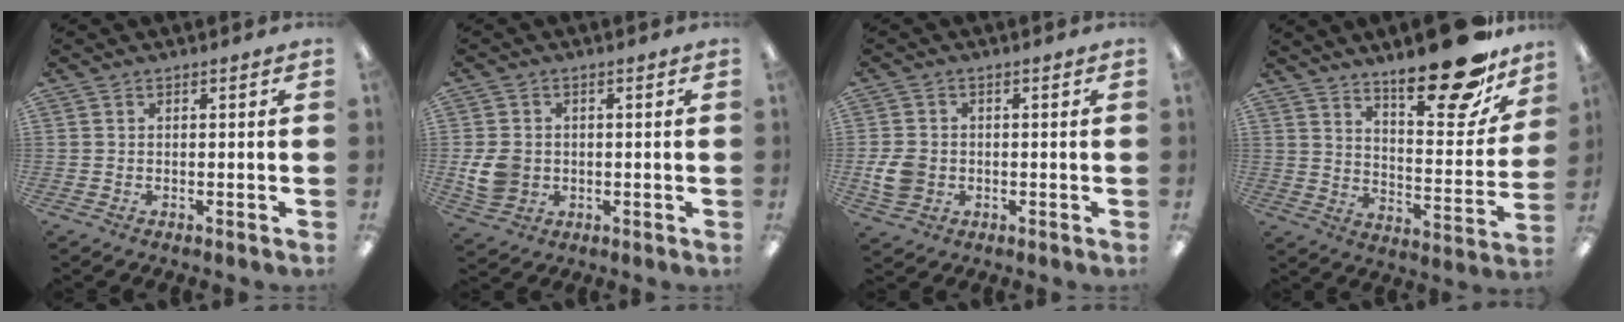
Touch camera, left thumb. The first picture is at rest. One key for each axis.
{"total": 7.1, "fx": -0.4, "fy": 6.0, "fz": 3.6, "tx": -0.070, "ty": 0.007, "tz": -0.004}
{"total": 6.3, "fx": -0.9, "fy": 5.2, "fz": 3.4, "tx": -0.070, "ty": 0.006, "tz": -0.016}
{"total": 21.4, "fx": 16.1, "fy": 6.7, "fz": 12.4, "tx": -0.177, "ty": -0.108, "tz": 0.263}